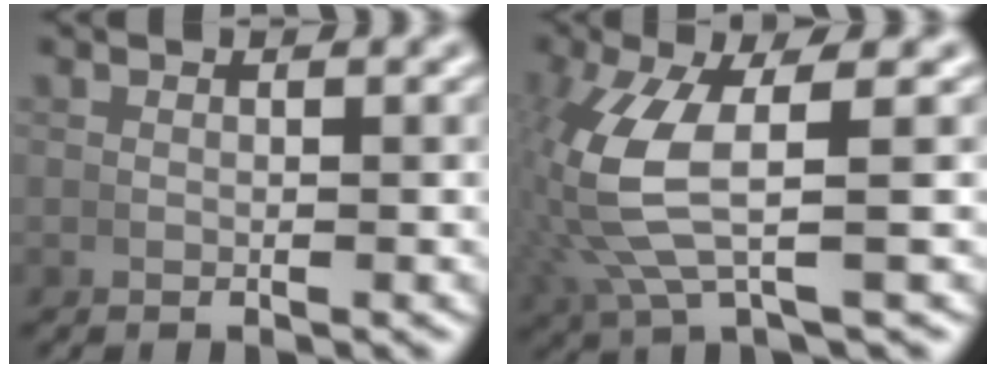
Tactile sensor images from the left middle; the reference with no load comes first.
{"total": 6.3, "force": [0.9, 2.2, 5.8], "torque": [-0.145, 0.002, 0.025]}